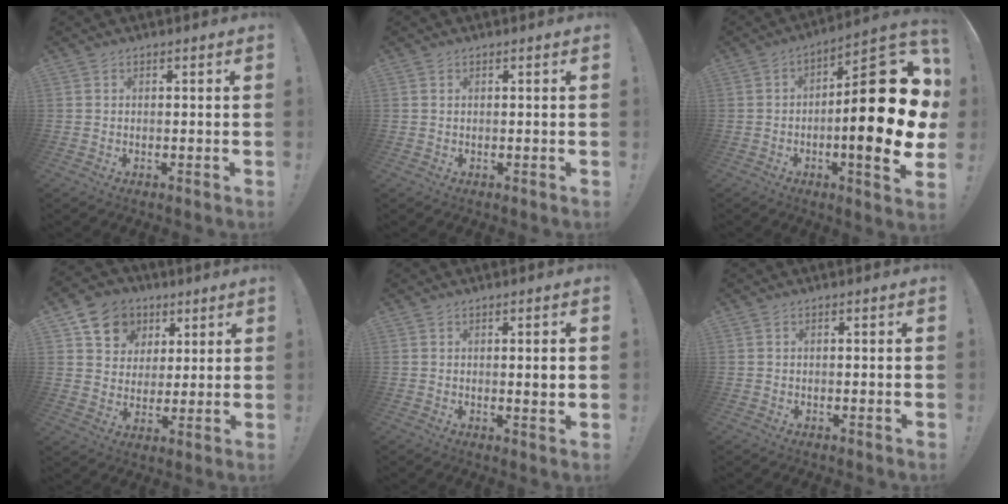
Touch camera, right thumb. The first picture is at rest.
{"total": 0.0}
{"total": 24.6, "force": [-1.3, 7.5, 23.5], "torque": [-0.333, 0.011, -0.023]}
{"total": 11.2, "force": [5.4, 9.3, 3.1], "torque": [-0.038, -0.026, 0.106]}
{"total": 3.0, "force": [0.3, 0.1, 3.0], "torque": [-0.048, -0.003, 0.000]}
{"total": 0.7, "force": [-0.5, -0.1, 0.5], "torque": [-0.018, 0.004, -0.007]}